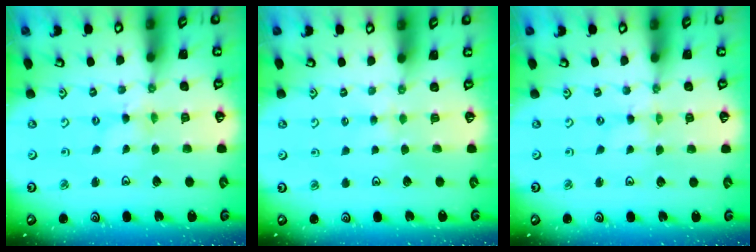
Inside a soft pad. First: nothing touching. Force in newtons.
{"total": 2.3, "press": 2.2, "slide": 0.4}
{"total": 0.0}